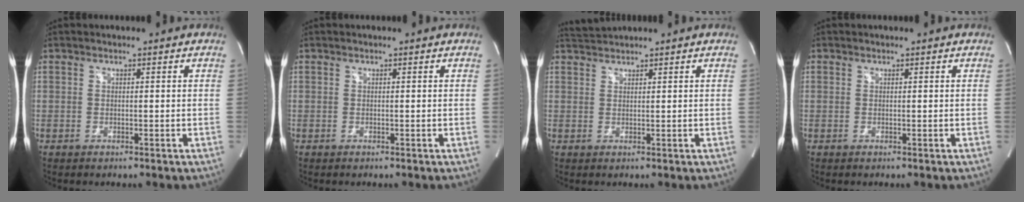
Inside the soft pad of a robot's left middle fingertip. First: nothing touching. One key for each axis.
{"total": 0.0}
{"total": 2.1, "fx": 2.0, "fy": -0.5, "fz": -0.2, "tx": -0.002, "ty": 0.011, "tz": 0.049}
{"total": 0.0}